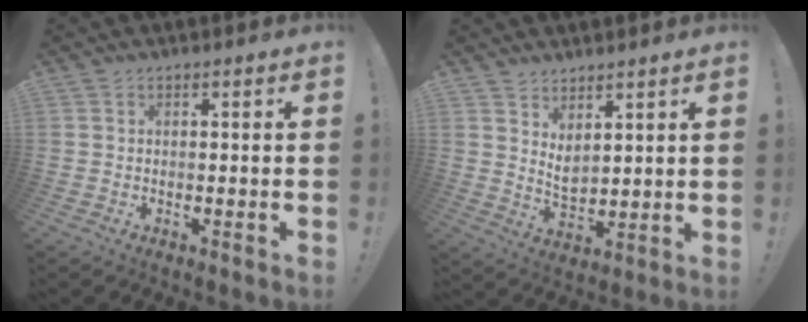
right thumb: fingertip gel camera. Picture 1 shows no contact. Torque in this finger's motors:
{"motor_torque": [0.06, 0.90, 0.10, 0.10, -0.02]}